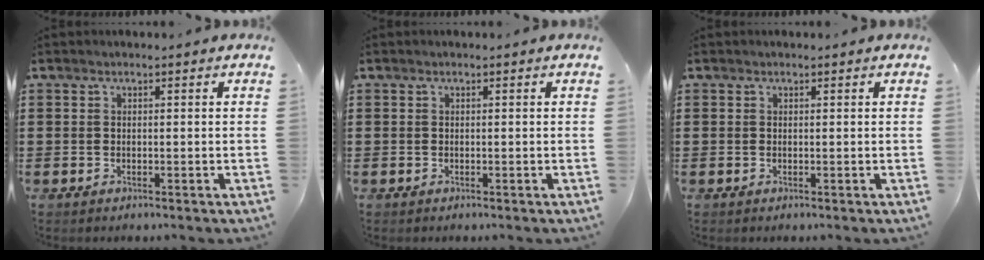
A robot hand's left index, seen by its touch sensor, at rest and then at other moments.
{"total": 0.0}
{"total": 0.0}